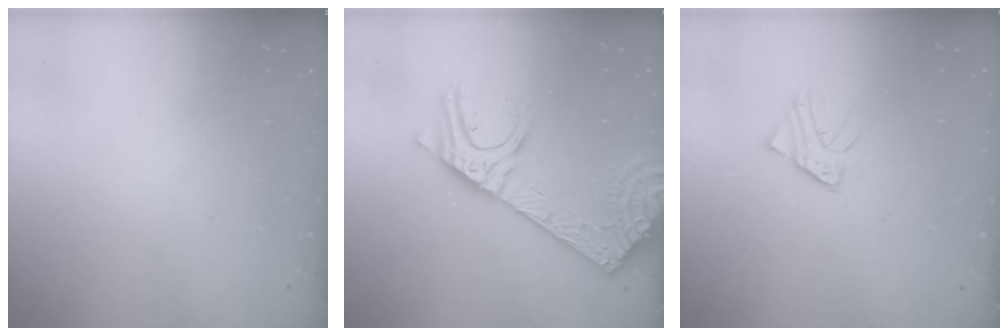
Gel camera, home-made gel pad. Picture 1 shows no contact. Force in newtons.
{"total": 21.5, "press": 21.1, "slide": 4.3}
{"total": 2.8, "press": 2.8, "slide": 0.3}